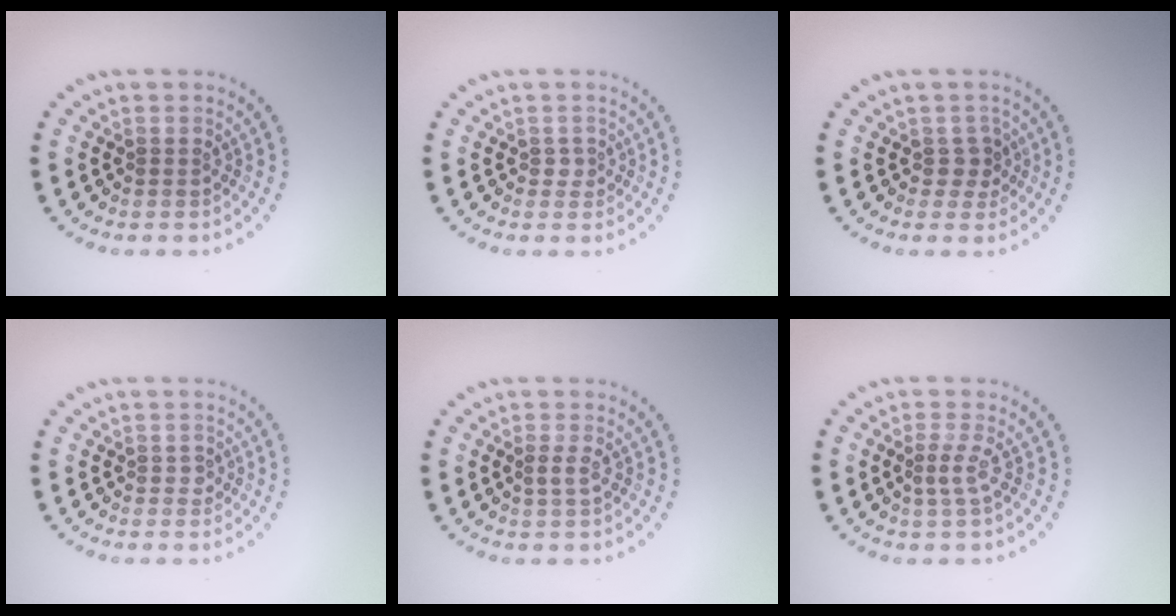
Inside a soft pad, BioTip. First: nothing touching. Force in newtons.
{"total": 0.8, "press": 0.5, "slide": 0.6}
{"total": 1.5, "press": 1.3, "slide": 0.9}
{"total": 0.9, "press": 0.8, "slide": 0.4}
{"total": 1.0, "press": 0.9, "slide": 0.5}
{"total": 1.6, "press": 1.0, "slide": 1.2}